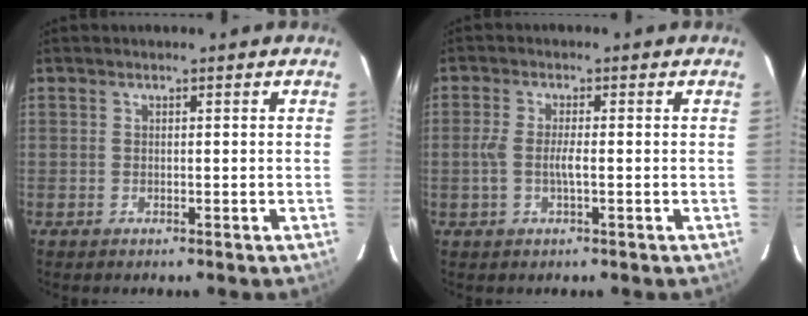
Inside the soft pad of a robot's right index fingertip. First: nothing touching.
{"total": 3.7, "force": [-0.8, 0.6, 3.6], "torque": [-0.072, 0.001, -0.016]}